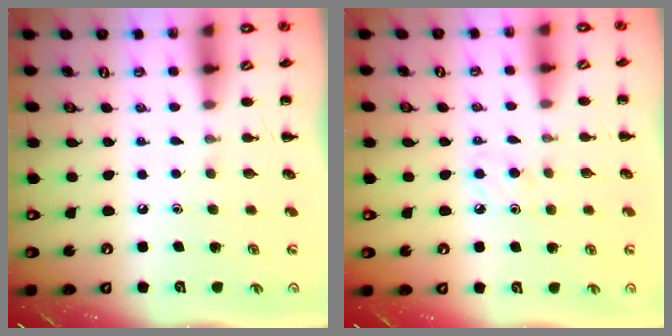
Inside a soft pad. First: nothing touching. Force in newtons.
{"total": 4.1, "press": 3.8, "slide": 1.4}